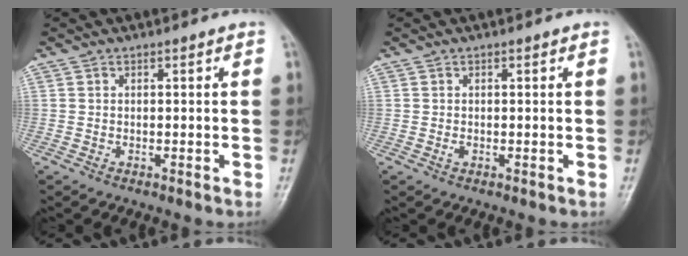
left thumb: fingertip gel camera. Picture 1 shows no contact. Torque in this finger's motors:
{"motor_torque": [-0.01, 0.11, 0.32, 0.00, 0.00]}